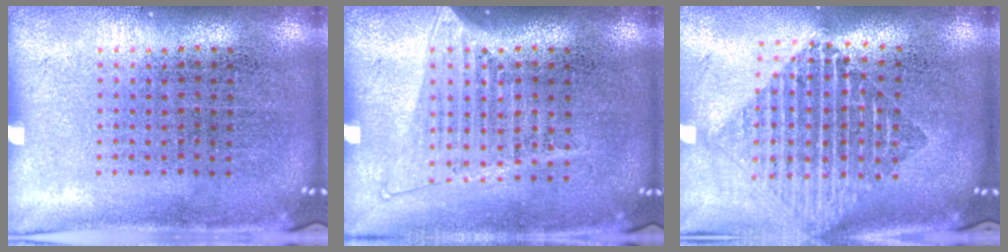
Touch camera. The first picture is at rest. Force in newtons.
{"total": 1.3, "press": 1.2, "slide": 0.6}
{"total": 1.8, "press": 1.5, "slide": 1.1}